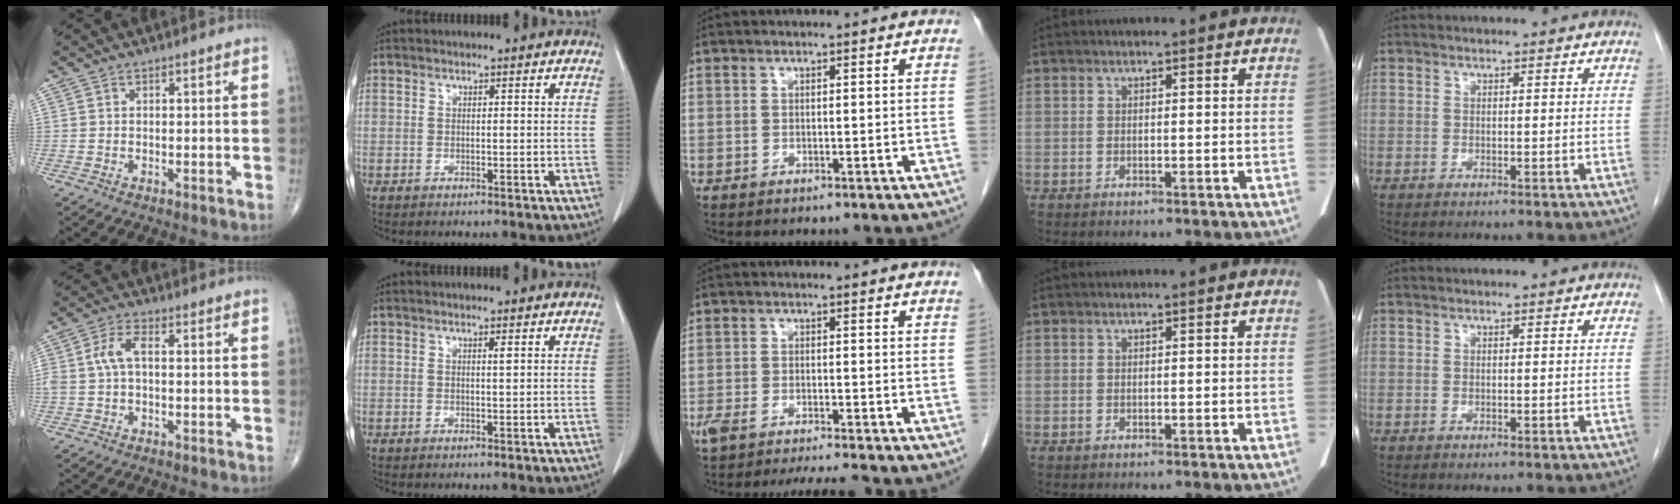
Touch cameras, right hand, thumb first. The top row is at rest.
{"thumb": {"total": 5.0, "force": [0.2, 2.5, 4.4], "torque": [-0.104, 0.018, 0.001]}, "index": {"total": 0.7, "force": [0.3, 0.0, 0.6], "torque": [-0.014, -0.001, 0.005]}, "middle": {"total": 7.7, "force": [-6.8, 0.3, 3.6], "torque": [-0.061, -0.006, -0.108]}}